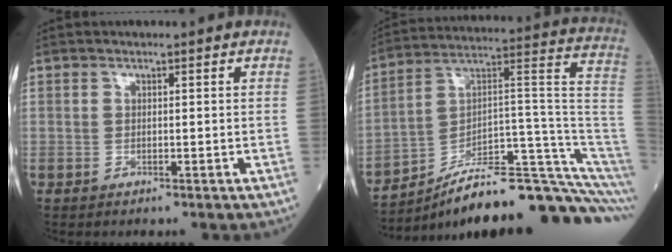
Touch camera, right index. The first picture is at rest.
{"total": 24.1, "force": [-16.7, 2.3, 17.2], "torque": [-0.167, 0.059, -0.253]}